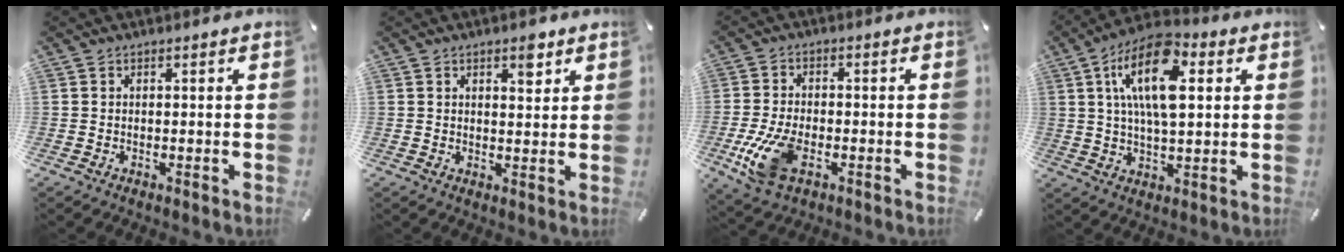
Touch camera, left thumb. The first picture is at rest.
{"total": 4.5, "force": [2.7, 2.3, 2.7], "torque": [-0.019, -0.013, 0.039]}
{"total": 10.7, "force": [-3.5, 5.9, 8.2], "torque": [-0.185, -0.005, -0.061]}
{"total": 15.5, "force": [4.8, 7.3, 12.8], "torque": [-0.240, -0.006, 0.076]}